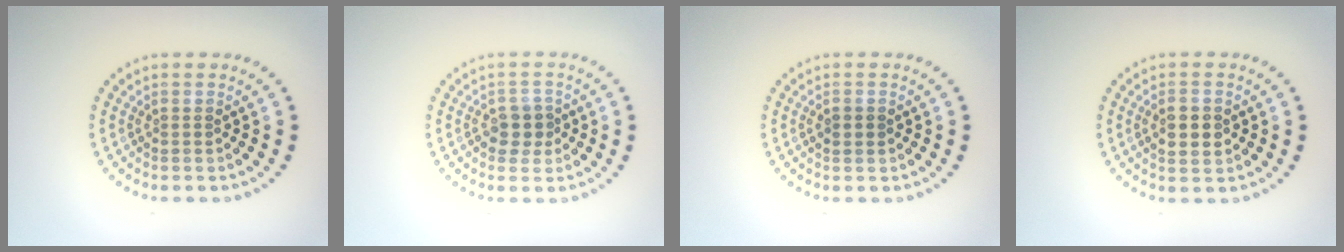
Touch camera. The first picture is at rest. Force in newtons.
{"total": 2.4, "press": 2.3, "slide": 0.8}
{"total": 1.5, "press": 1.5, "slide": 0.1}
{"total": 2.3, "press": 2.3, "slide": 0.1}